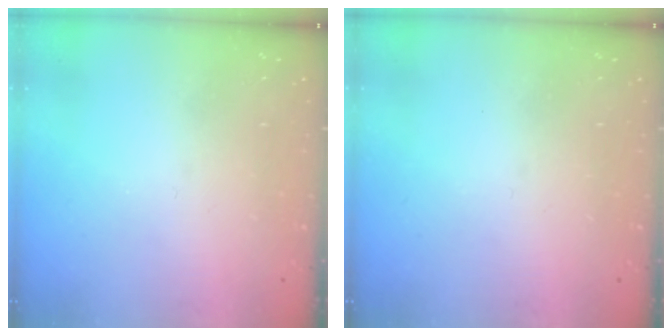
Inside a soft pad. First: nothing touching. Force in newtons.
{"total": 0.0}